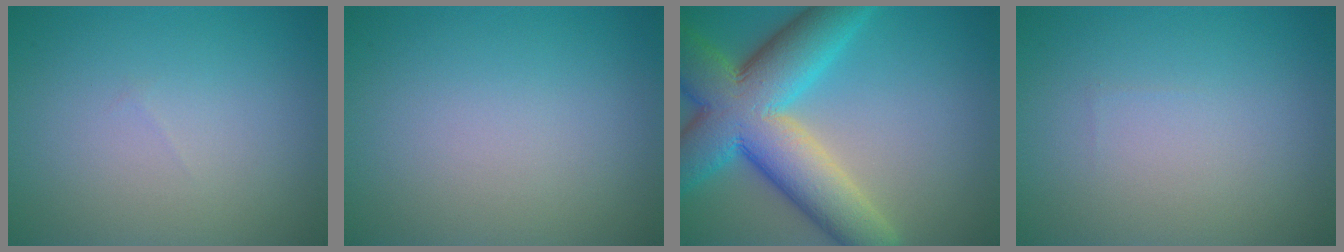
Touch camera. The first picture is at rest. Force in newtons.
{"total": 0.0}
{"total": 12.5, "press": 12.5, "slide": 0.6}
{"total": 0.0}